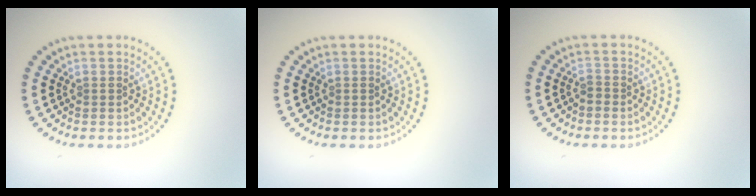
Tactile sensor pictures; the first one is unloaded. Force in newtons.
{"total": 0.0}
{"total": 0.5, "press": 0.3, "slide": 0.4}